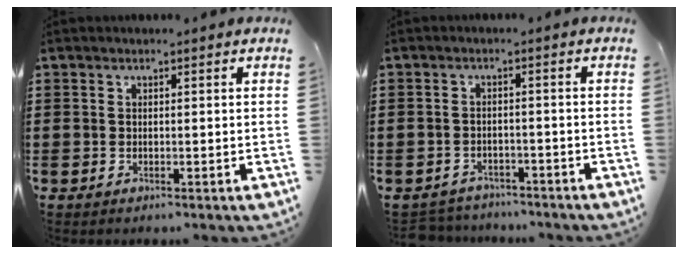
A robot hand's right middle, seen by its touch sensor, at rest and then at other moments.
{"total": 2.7, "force": [-2.6, 0.6, -0.3], "torque": [-0.004, 0.001, -0.059]}